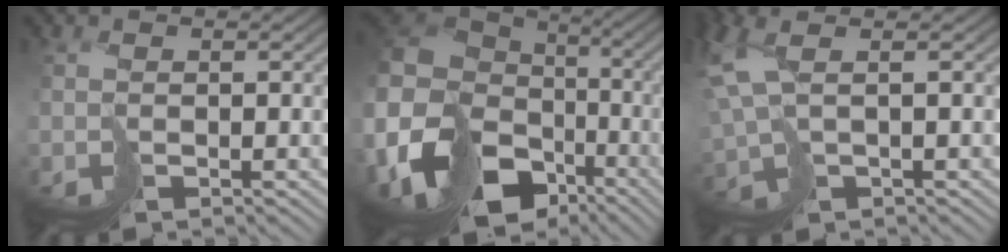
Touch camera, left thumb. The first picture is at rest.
{"total": 18.4, "force": [-7.9, 13.4, 9.8], "torque": [-0.276, -0.046, -0.088]}
{"total": 5.9, "force": [1.4, 2.1, 5.4], "torque": [-0.153, -0.009, 0.030]}